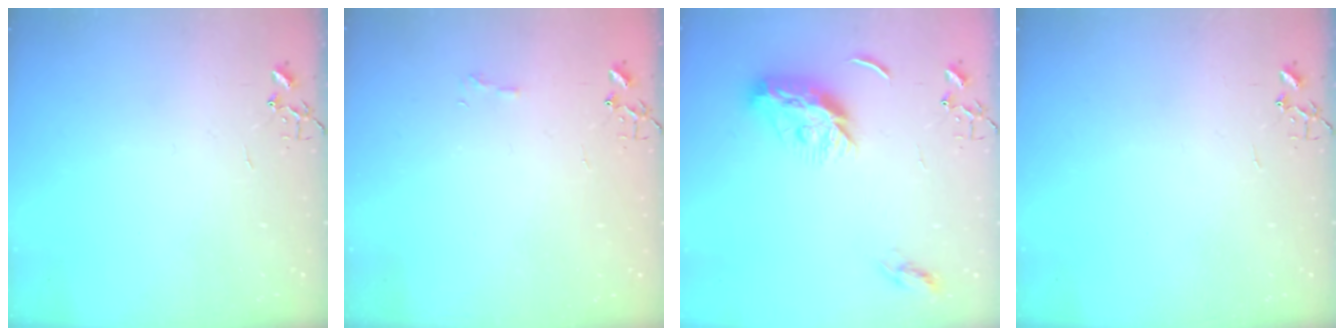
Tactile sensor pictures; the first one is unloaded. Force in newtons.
{"total": 6.0, "press": 5.9, "slide": 0.7}
{"total": 11.5, "press": 11.5, "slide": 0.2}
{"total": 0.0}